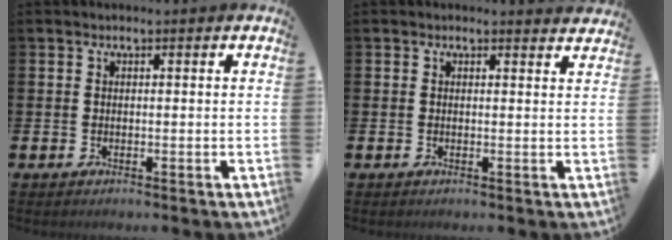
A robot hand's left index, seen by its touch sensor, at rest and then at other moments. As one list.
[{"total": 0.9, "force": [0.9, 0.2, 0.0], "torque": [0.008, -0.005, 0.014]}]